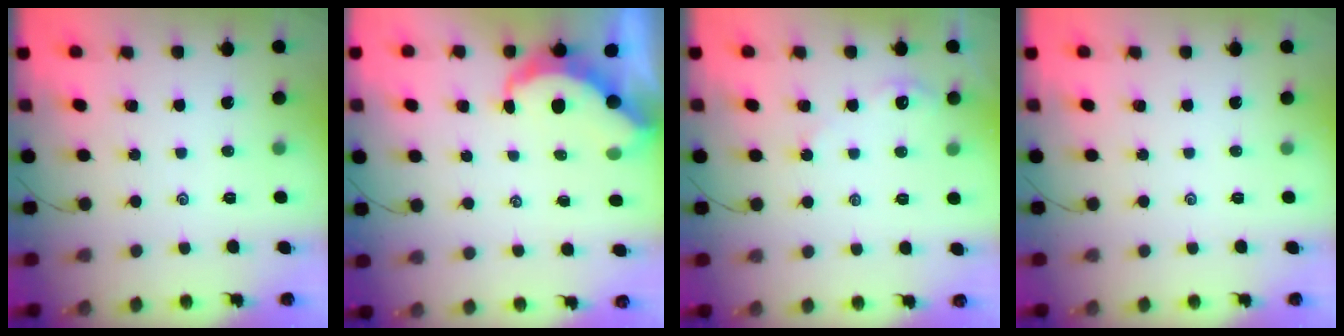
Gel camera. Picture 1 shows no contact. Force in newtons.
{"total": 6.8, "press": 6.8, "slide": 0.3}
{"total": 2.7, "press": 2.7, "slide": 0.3}
{"total": 0.0}